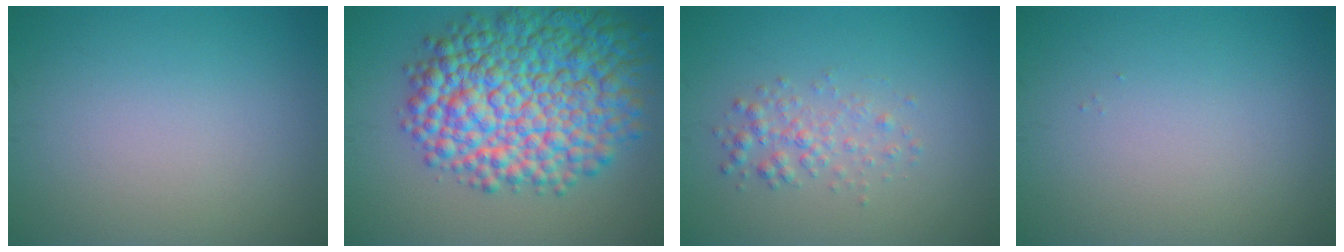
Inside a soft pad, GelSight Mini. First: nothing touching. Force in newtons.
{"total": 12.7, "press": 12.7, "slide": 0.3}
{"total": 2.1, "press": 2.1, "slide": 0.0}
{"total": 0.0}